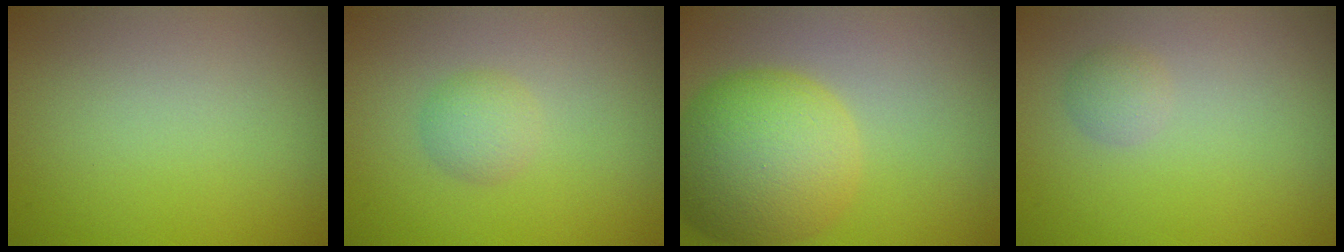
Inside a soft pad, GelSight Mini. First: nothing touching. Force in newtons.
{"total": 1.7, "press": 1.7, "slide": 0.1}
{"total": 9.5, "press": 9.5, "slide": 0.4}
{"total": 1.2, "press": 1.1, "slide": 0.1}